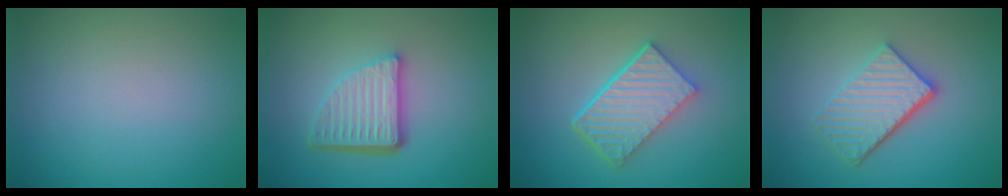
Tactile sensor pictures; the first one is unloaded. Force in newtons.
{"total": 5.6, "press": 3.8, "slide": 4.2}
{"total": 6.2, "press": 4.5, "slide": 4.3}
{"total": 4.7, "press": 3.5, "slide": 3.1}